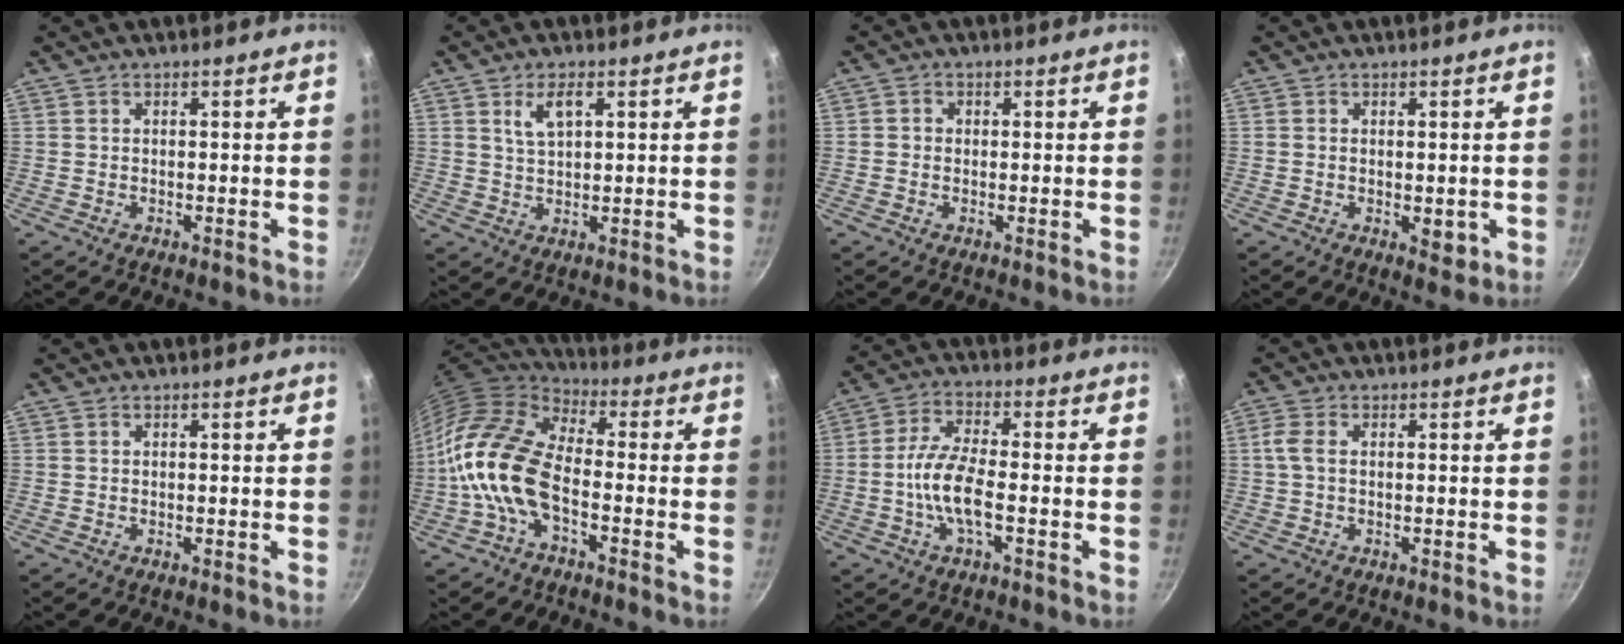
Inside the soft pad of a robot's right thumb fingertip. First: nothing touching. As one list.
[{"total": 4.5, "force": [1.9, 2.1, 3.5], "torque": [-0.058, -0.003, 0.038]}, {"total": 1.3, "force": [-0.1, 1.3, 0.5], "torque": [-0.005, 0.003, -0.005]}, {"total": 3.2, "force": [-0.4, 1.8, 2.6], "torque": [-0.037, -0.009, -0.005]}, {"total": 0.0}, {"total": 14.4, "force": [-4.2, 7.7, 11.4], "torque": [-0.208, 0.039, -0.101]}, {"total": 8.6, "force": [-2.1, 2.8, 7.9], "torque": [-0.158, 0.021, -0.051]}, {"total": 3.0, "force": [0.3, 1.7, 2.4], "torque": [-0.061, 0.007, 0.002]}]